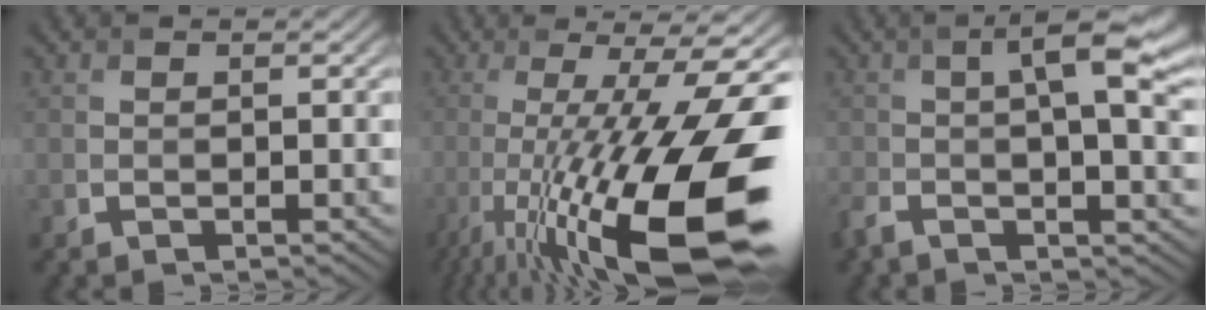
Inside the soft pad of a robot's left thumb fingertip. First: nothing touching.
{"total": 20.0, "force": [-7.2, 4.8, 18.1], "torque": [-0.285, -0.003, -0.118]}
{"total": 9.2, "force": [0.1, 2.6, 8.8], "torque": [-0.147, 0.002, -0.004]}